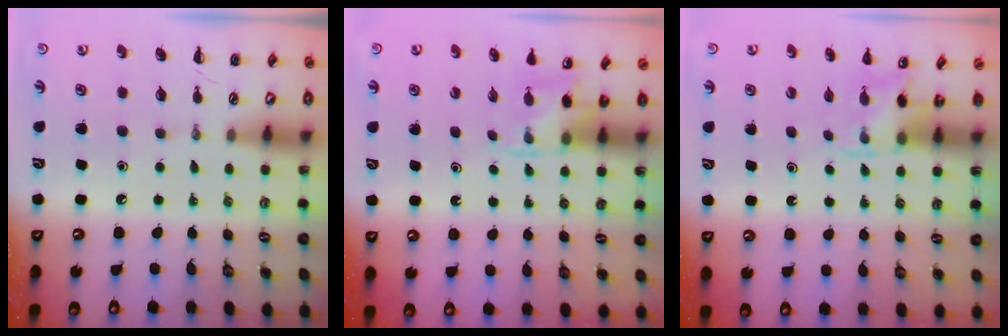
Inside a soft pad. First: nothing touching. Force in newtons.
{"total": 2.6, "press": 2.5, "slide": 0.9}
{"total": 3.2, "press": 3.1, "slide": 0.7}